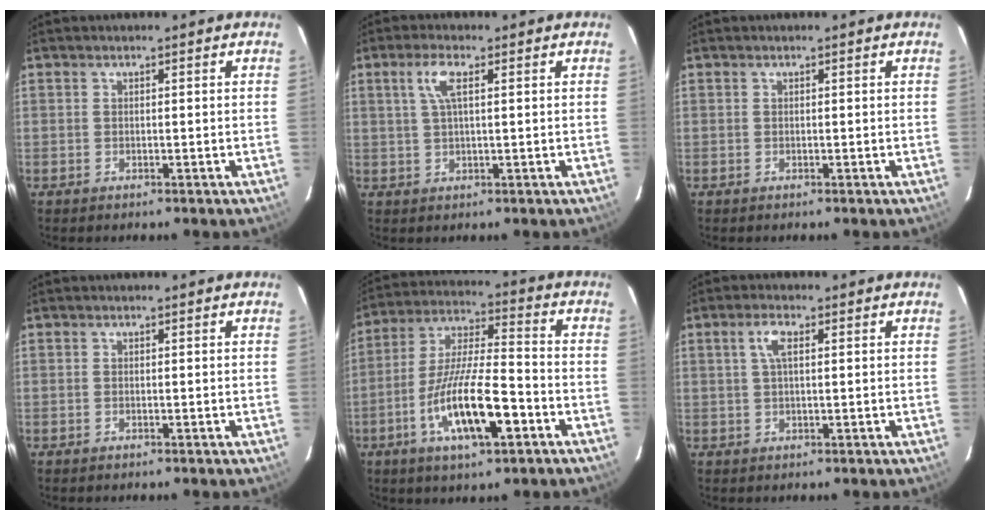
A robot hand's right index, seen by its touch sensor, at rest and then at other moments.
{"total": 4.2, "force": [1.5, 1.0, 3.8], "torque": [-0.078, 0.006, 0.029]}
{"total": 0.0}
{"total": 0.0}
{"total": 15.4, "force": [-6.4, 3.9, 13.4], "torque": [-0.266, -0.012, -0.115]}
{"total": 3.2, "force": [1.0, 1.1, 2.9], "torque": [-0.060, 0.008, 0.019]}